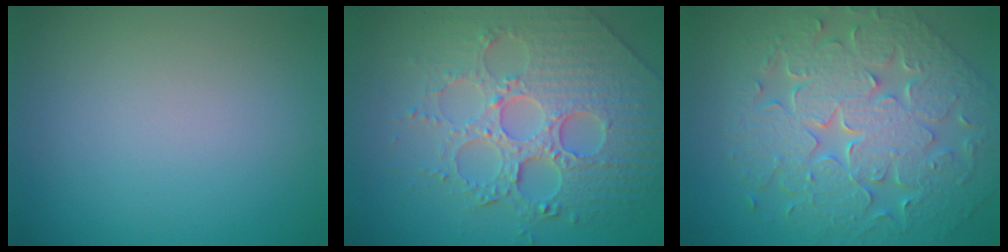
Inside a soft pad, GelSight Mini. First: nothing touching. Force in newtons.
{"total": 8.1, "press": 6.0, "slide": 5.5}
{"total": 9.0, "press": 7.2, "slide": 5.3}